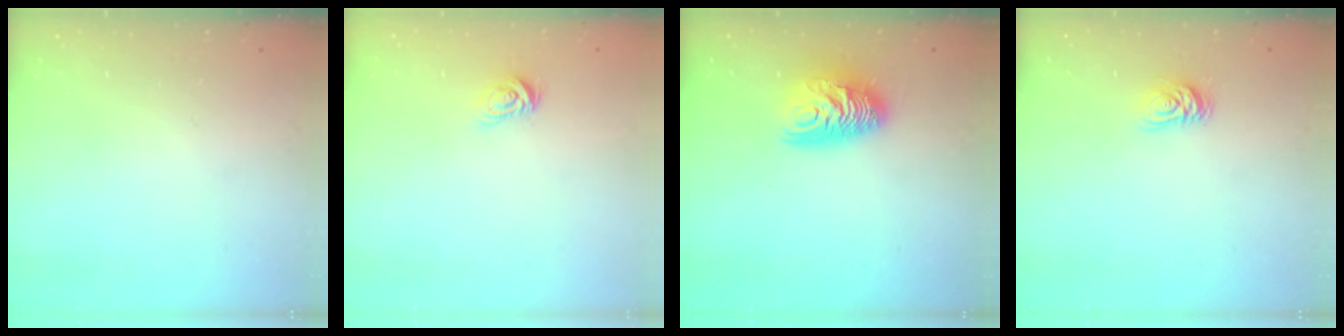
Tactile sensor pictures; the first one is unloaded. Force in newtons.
{"total": 3.8, "press": 3.8, "slide": 0.5}
{"total": 10.4, "press": 10.4, "slide": 0.6}
{"total": 5.2, "press": 5.2, "slide": 0.7}